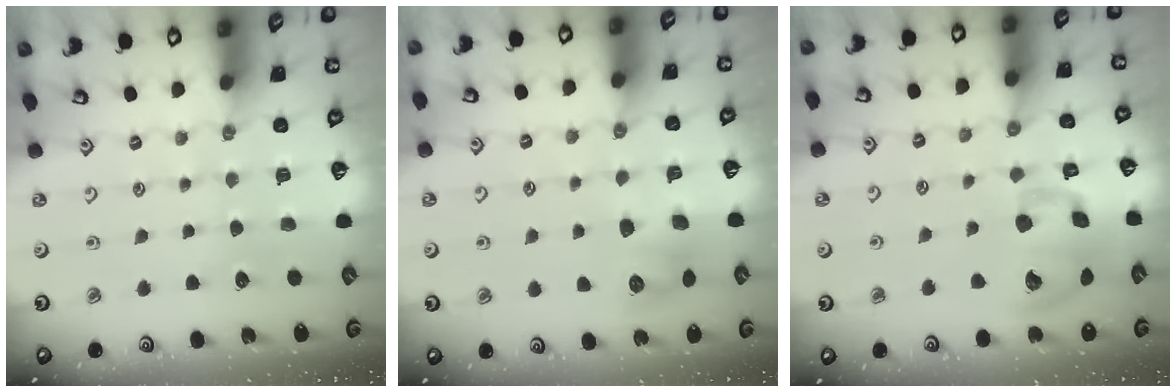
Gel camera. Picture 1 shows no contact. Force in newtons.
{"total": 8.9, "press": 8.8, "slide": 0.7}
{"total": 14.6, "press": 14.4, "slide": 2.4}